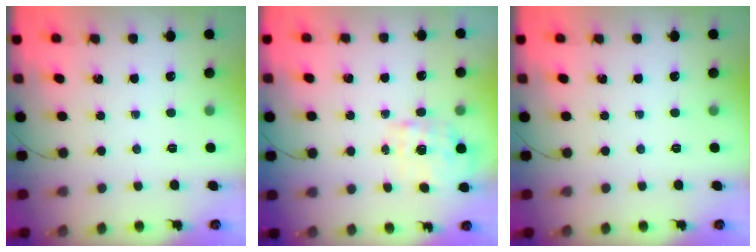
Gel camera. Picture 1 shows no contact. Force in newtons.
{"total": 1.9, "press": 1.8, "slide": 0.5}
{"total": 0.0}